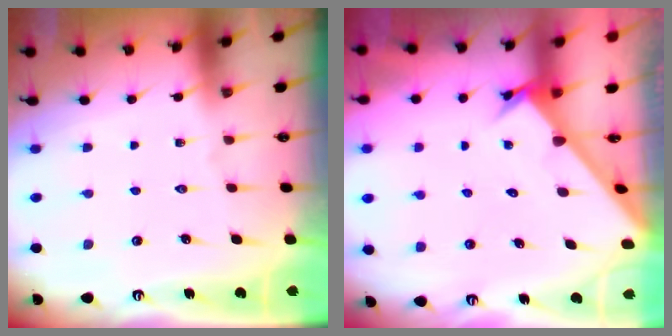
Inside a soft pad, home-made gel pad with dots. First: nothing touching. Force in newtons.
{"total": 2.4, "press": 2.4, "slide": 0.1}